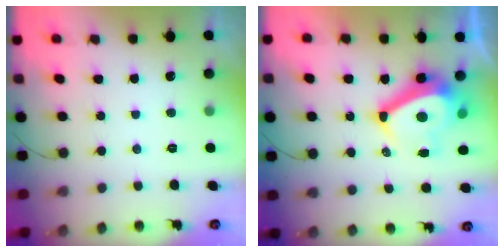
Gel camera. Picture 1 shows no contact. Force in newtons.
{"total": 12.5, "press": 12.0, "slide": 3.5}